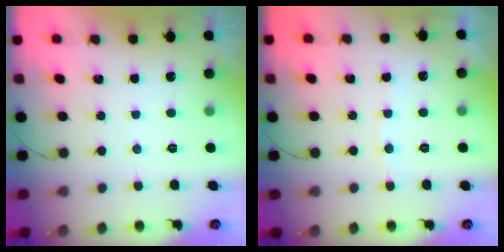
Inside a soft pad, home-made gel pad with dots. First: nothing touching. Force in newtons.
{"total": 4.2, "press": 4.1, "slide": 0.5}